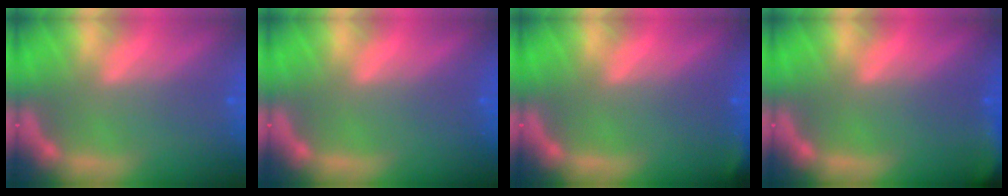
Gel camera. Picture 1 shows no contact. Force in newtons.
{"total": 0.0}
{"total": 1.9}
{"total": 5.4}